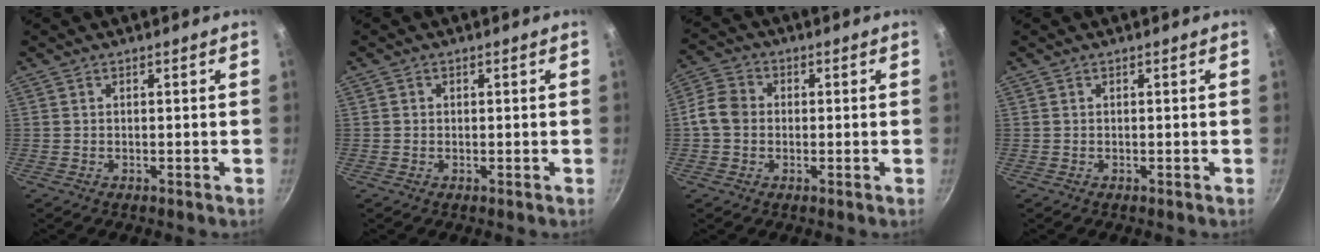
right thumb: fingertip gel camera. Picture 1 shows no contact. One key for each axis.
{"total": 0.5, "fx": 0.0, "fy": 0.5, "fz": 0.1, "tx": 0.002, "ty": 0.001, "tz": -0.001}
{"total": 5.8, "fx": -0.3, "fy": 4.9, "fz": 3.1, "tx": -0.042, "ty": 0.011, "tz": -0.023}
{"total": 0.0}